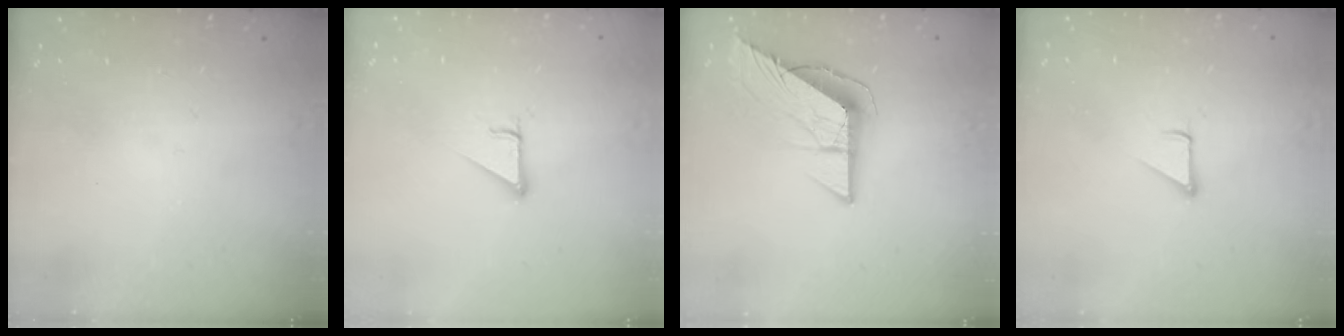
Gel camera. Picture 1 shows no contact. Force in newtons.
{"total": 2.9, "press": 2.9, "slide": 0.1}
{"total": 10.6, "press": 10.5, "slide": 1.1}
{"total": 1.9, "press": 1.9, "slide": 0.1}